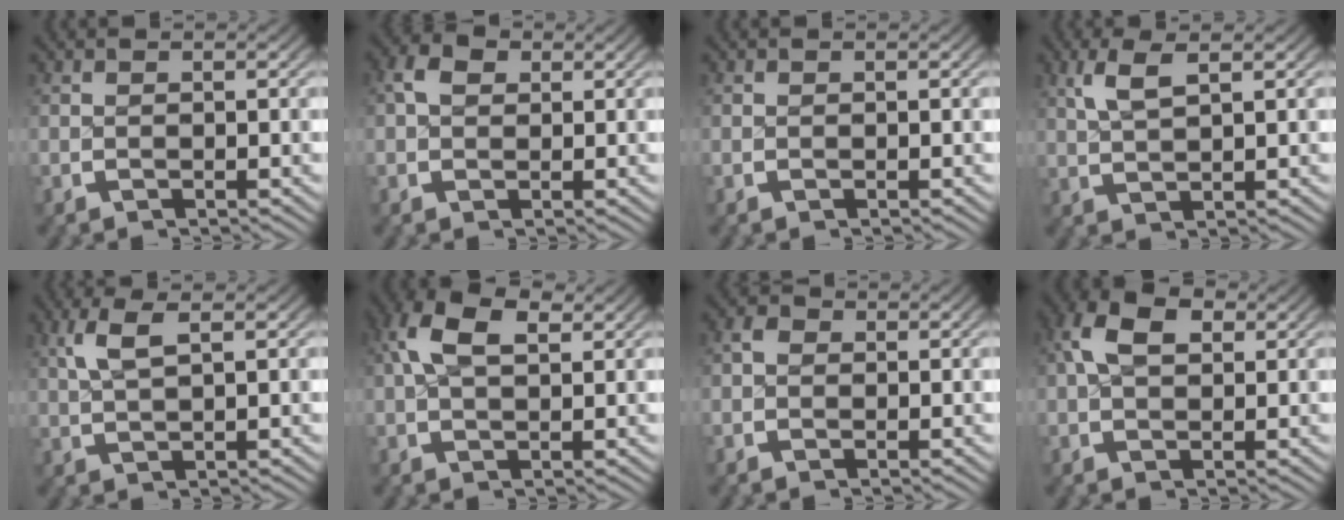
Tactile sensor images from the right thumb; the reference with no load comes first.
{"total": 2.8, "force": [1.3, 1.9, 1.7], "torque": [-0.031, 0.001, 0.020]}
{"total": 0.0}
{"total": 3.1, "force": [2.1, 0.5, 2.2], "torque": [-0.049, 0.007, 0.049]}
{"total": 3.3, "force": [1.9, 0.7, 2.6], "torque": [-0.055, 0.008, 0.044]}
{"total": 5.0, "force": [2.5, 2.2, 3.7], "torque": [-0.073, 0.007, 0.046]}
{"total": 1.5, "force": [0.3, 1.2, 0.8], "torque": [-0.014, -0.001, 0.001]}
{"total": 5.1, "force": [2.2, 2.9, 3.6], "torque": [-0.070, 0.003, 0.039]}